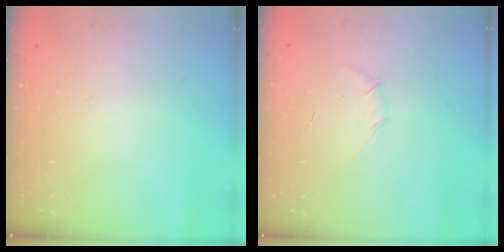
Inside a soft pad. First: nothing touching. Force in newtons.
{"total": 3.5, "press": 3.4, "slide": 0.8}